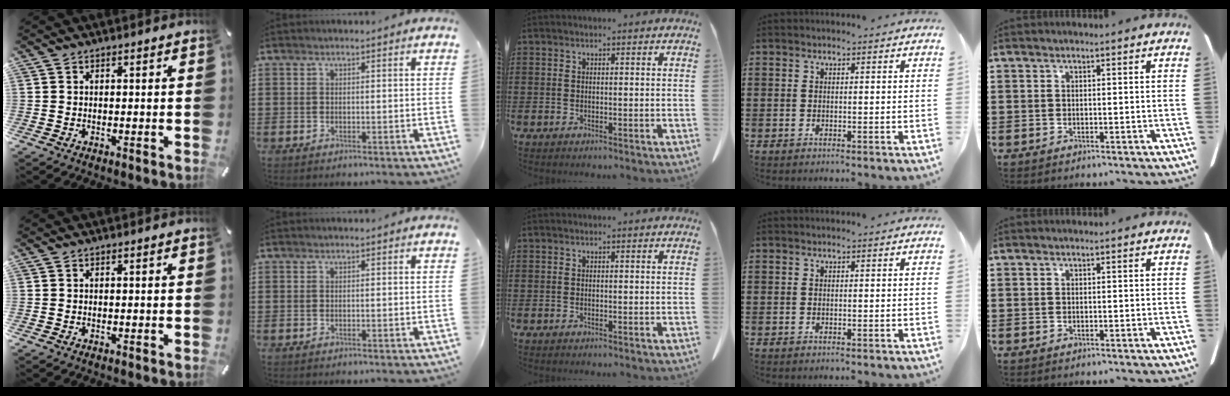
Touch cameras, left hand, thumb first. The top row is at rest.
{}